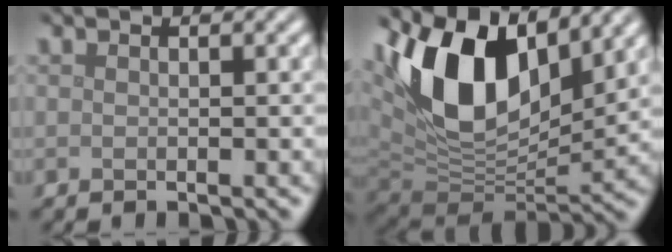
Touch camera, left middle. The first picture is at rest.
{"total": 13.2, "force": [5.6, 7.1, 9.6], "torque": [-0.180, 0.009, 0.097]}